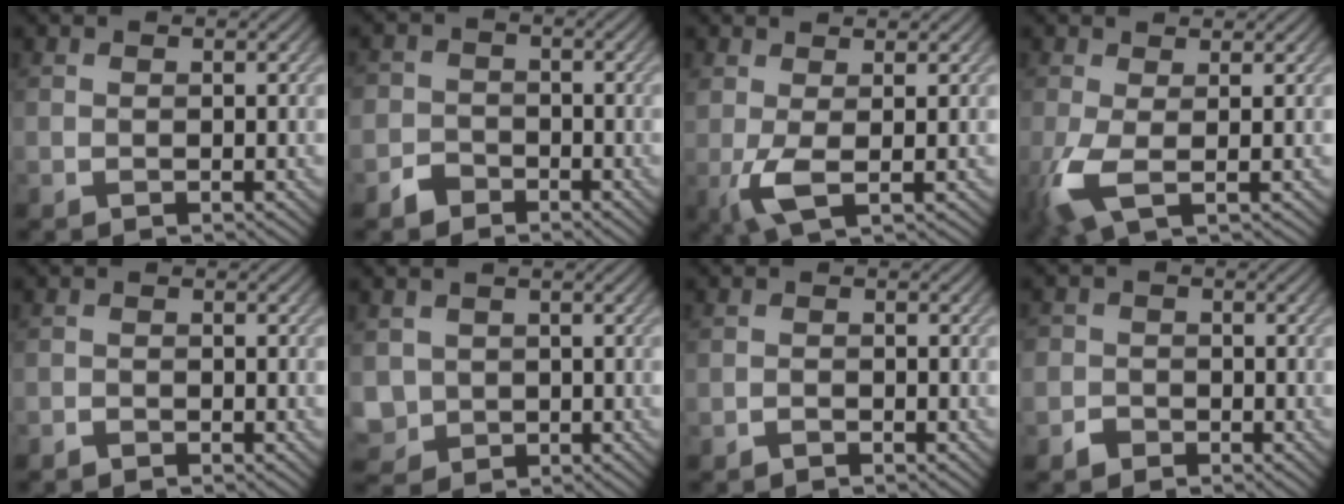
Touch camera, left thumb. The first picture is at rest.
{"total": 2.5, "force": [-1.8, 1.8, 0.4], "torque": [-0.005, 0.004, -0.045]}
{"total": 3.1, "force": [0.2, 0.5, 3.0], "torque": [-0.075, 0.002, 0.001]}
{"total": 4.3, "force": [-0.3, 1.2, 4.1], "torque": [-0.109, -0.010, -0.009]}
{"total": 0.9, "force": [-0.9, 0.0, 0.1], "torque": [-0.001, 0.002, -0.021]}
{"total": 3.0, "force": [0.1, 2.9, 0.6], "torque": [-0.030, -0.016, -0.003]}
{"total": 0.7, "force": [-0.7, 0.0, 0.1], "torque": [-0.002, 0.003, -0.019]}
{"total": 1.7, "force": [-1.1, 1.3, 0.2], "torque": [0.002, 0.005, -0.032]}